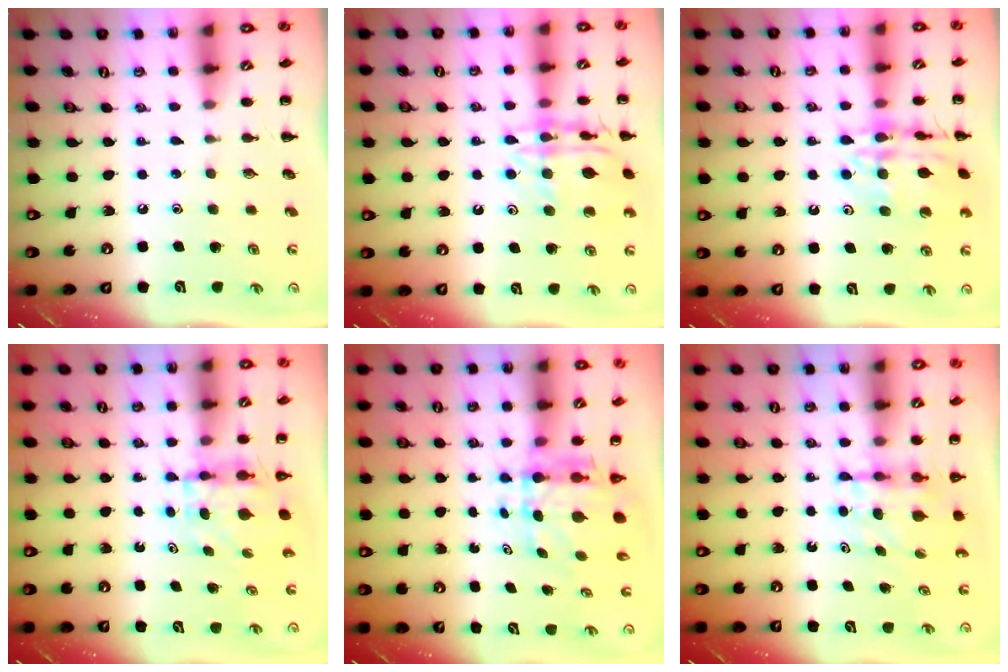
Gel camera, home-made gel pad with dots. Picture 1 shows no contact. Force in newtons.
{"total": 14.3, "press": 14.2, "slide": 1.3}
{"total": 15.6, "press": 15.5, "slide": 1.3}
{"total": 3.9, "press": 3.9, "slide": 0.3}
{"total": 6.3, "press": 6.1, "slide": 1.6}
{"total": 4.8, "press": 4.8, "slide": 0.3}